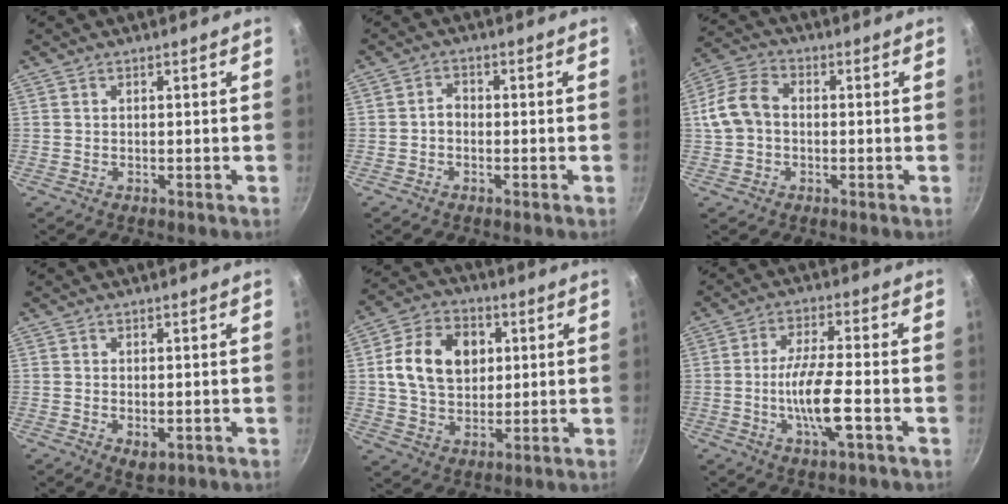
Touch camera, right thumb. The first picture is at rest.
{"total": 2.1, "force": [-0.7, 1.5, 1.3], "torque": [-0.017, 0.016, -0.018]}
{"total": 8.8, "force": [-0.3, 6.5, 5.9], "torque": [-0.105, 0.027, -0.017]}
{"total": 3.0, "force": [-0.5, 1.7, 2.5], "torque": [-0.037, -0.011, -0.004]}
{"total": 14.5, "force": [2.8, 10.8, 9.3], "torque": [-0.139, 0.006, 0.042]}
{"total": 10.0, "force": [-2.8, 2.0, 9.4], "torque": [-0.175, 0.014, -0.056]}